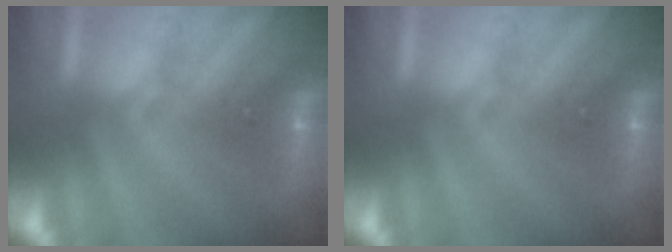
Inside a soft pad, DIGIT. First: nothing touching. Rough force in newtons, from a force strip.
{"total": 0.0}